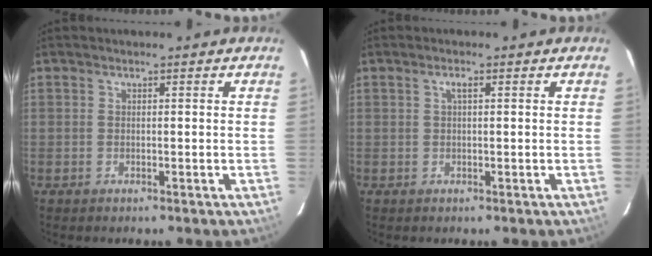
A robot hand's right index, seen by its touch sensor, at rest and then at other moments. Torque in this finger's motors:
{"motor_torque": [0.17, -0.04, 0.06, 0.02]}